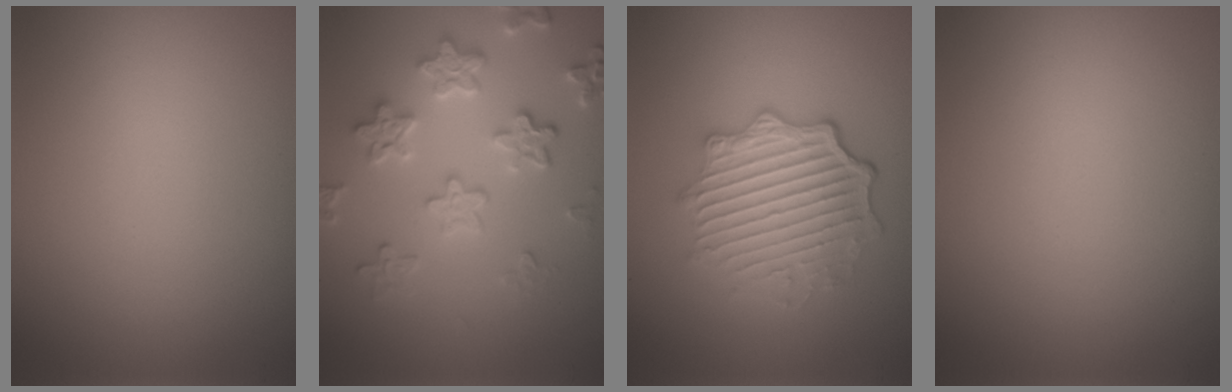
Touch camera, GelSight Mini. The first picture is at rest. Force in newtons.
{"total": 4.4, "press": 4.1, "slide": 1.6}
{"total": 5.7, "press": 4.4, "slide": 3.5}
{"total": 0.0}